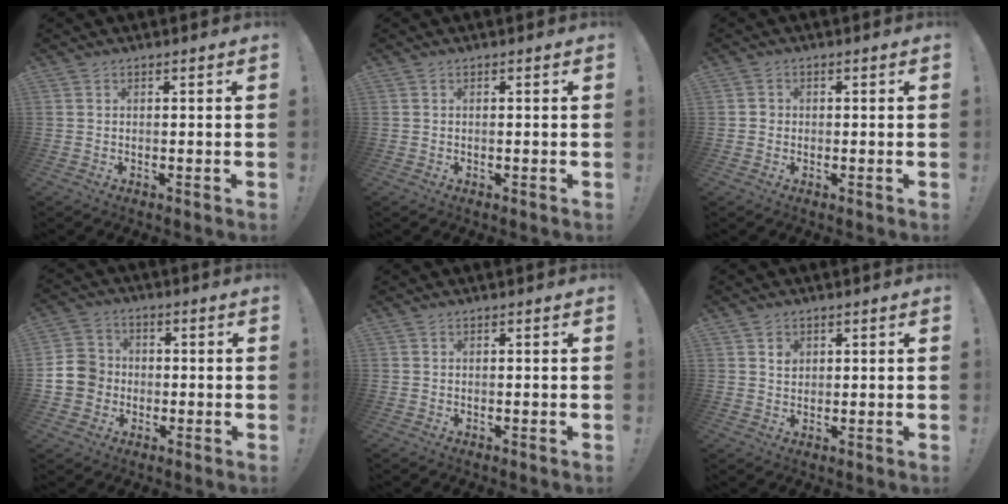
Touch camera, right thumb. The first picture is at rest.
{"total": 0.0}
{"total": 2.0, "force": [-0.4, 1.9, 0.6], "torque": [-0.004, 0.004, -0.009]}
{"total": 9.6, "force": [-1.6, 8.9, 3.2], "torque": [-0.055, 0.025, -0.023]}
{"total": 0.0}
{"total": 2.3, "force": [1.2, 1.9, 0.6], "torque": [0.006, -0.008, 0.017]}